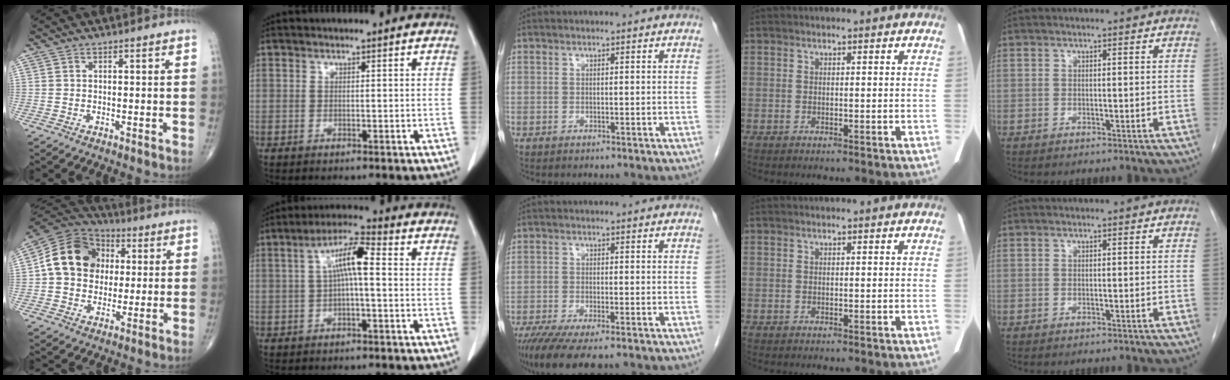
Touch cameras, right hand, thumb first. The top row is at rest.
{"thumb": {"total": 14.7, "force": [1.8, 12.2, 8.0], "torque": [-0.115, 0.019, 0.022]}, "index": {"total": 6.9, "force": [0.6, 1.2, 6.8], "torque": [-0.129, 0.024, 0.008]}, "middle": {"total": 9.0, "force": [-6.7, 1.7, 5.7], "torque": [-0.089, -0.019, -0.109]}}